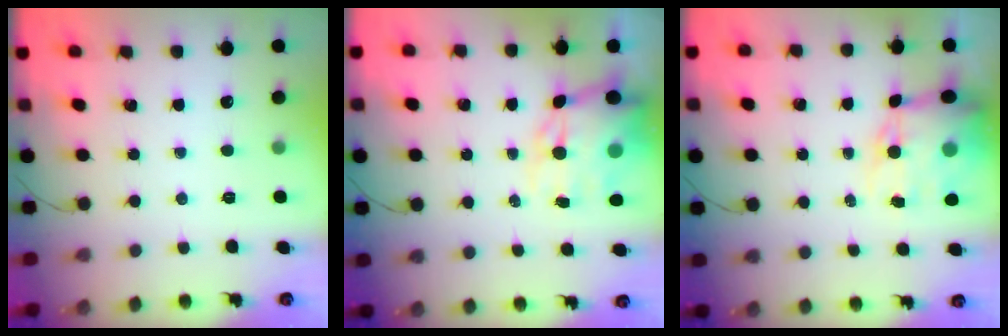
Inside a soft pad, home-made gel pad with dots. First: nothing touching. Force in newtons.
{"total": 13.2, "press": 12.8, "slide": 3.3}
{"total": 14.9, "press": 14.4, "slide": 3.7}